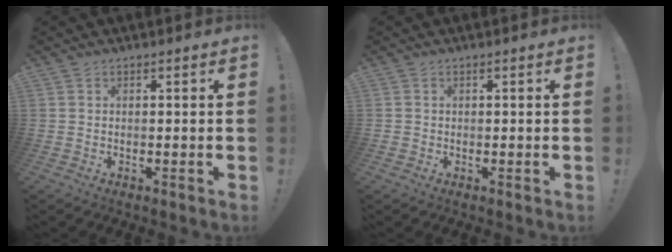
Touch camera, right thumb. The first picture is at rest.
{"total": 0.9, "force": [-0.5, 0.8, 0.2], "torque": [-0.001, 0.003, -0.009]}